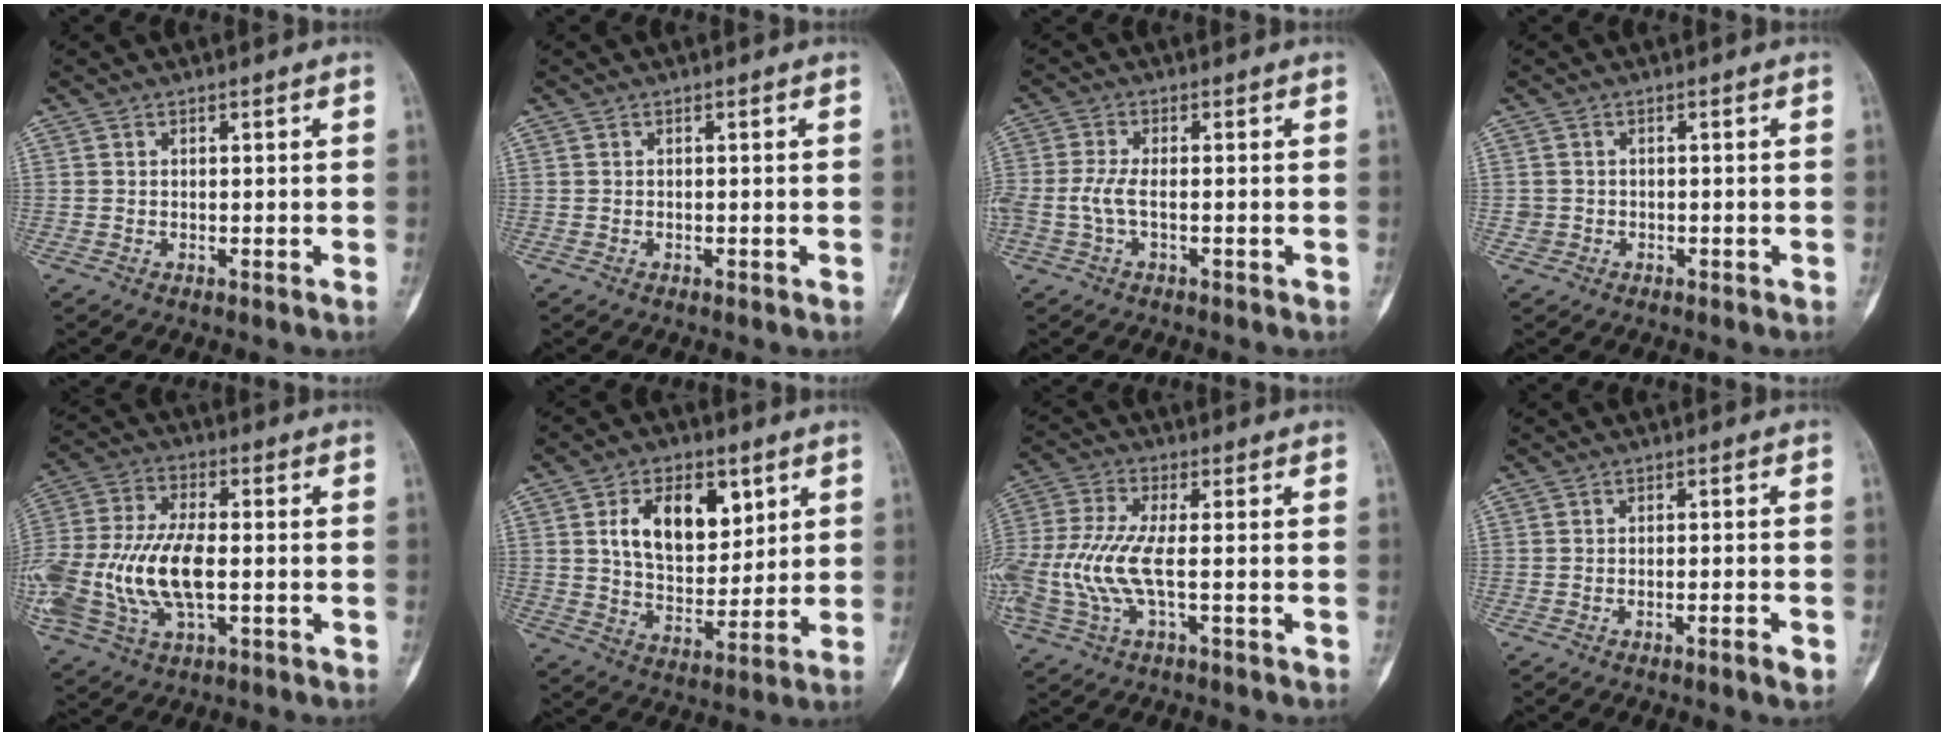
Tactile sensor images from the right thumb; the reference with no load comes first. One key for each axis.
{"total": 0.0}
{"total": 4.1, "fx": -1.0, "fy": 1.9, "fz": 3.5, "tx": -0.090, "ty": 0.008, "tz": -0.024}
{"total": 1.6, "fx": -0.4, "fy": 1.5, "fz": -0.1, "tx": 0.015, "ty": 0.009, "tz": -0.011}
{"total": 21.5, "fx": -3.2, "fy": 11.6, "fz": 17.8, "tx": -0.407, "ty": 0.007, "tz": -0.051}
{"total": 13.9, "fx": 4.9, "fy": 8.5, "fz": 9.8, "tx": -0.117, "ty": -0.021, "tz": 0.092}
{"total": 12.4, "fx": -2.1, "fy": 4.6, "fz": 11.3, "tx": -0.282, "ty": 0.010, "tz": -0.043}
{"total": 2.2, "fx": -1.2, "fy": 0.4, "fz": 1.8, "tx": -0.027, "ty": 0.006, "tz": -0.019}